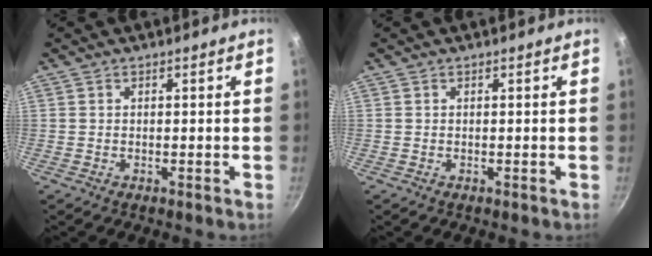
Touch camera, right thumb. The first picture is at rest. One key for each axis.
{"total": 0.0}